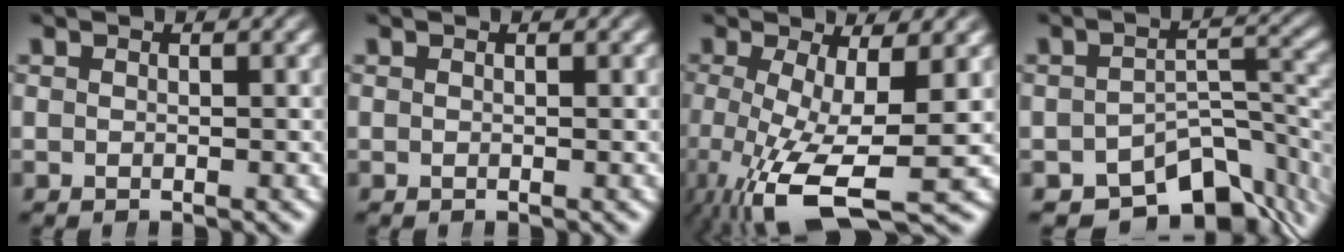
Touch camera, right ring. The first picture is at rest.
{"total": 0.0}
{"total": 8.1, "force": [-3.6, 2.8, 6.6], "torque": [-0.140, -0.056, -0.023]}
{"total": 11.2, "force": [-7.3, 5.8, 6.2], "torque": [-0.057, -0.022, -0.099]}